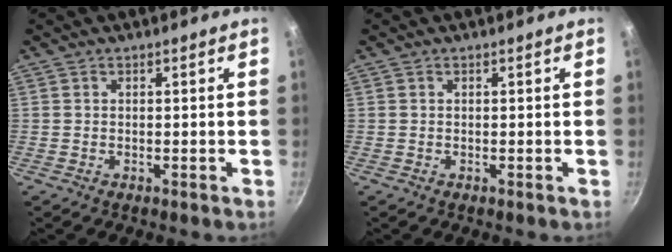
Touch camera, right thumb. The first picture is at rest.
{"total": 0.0}